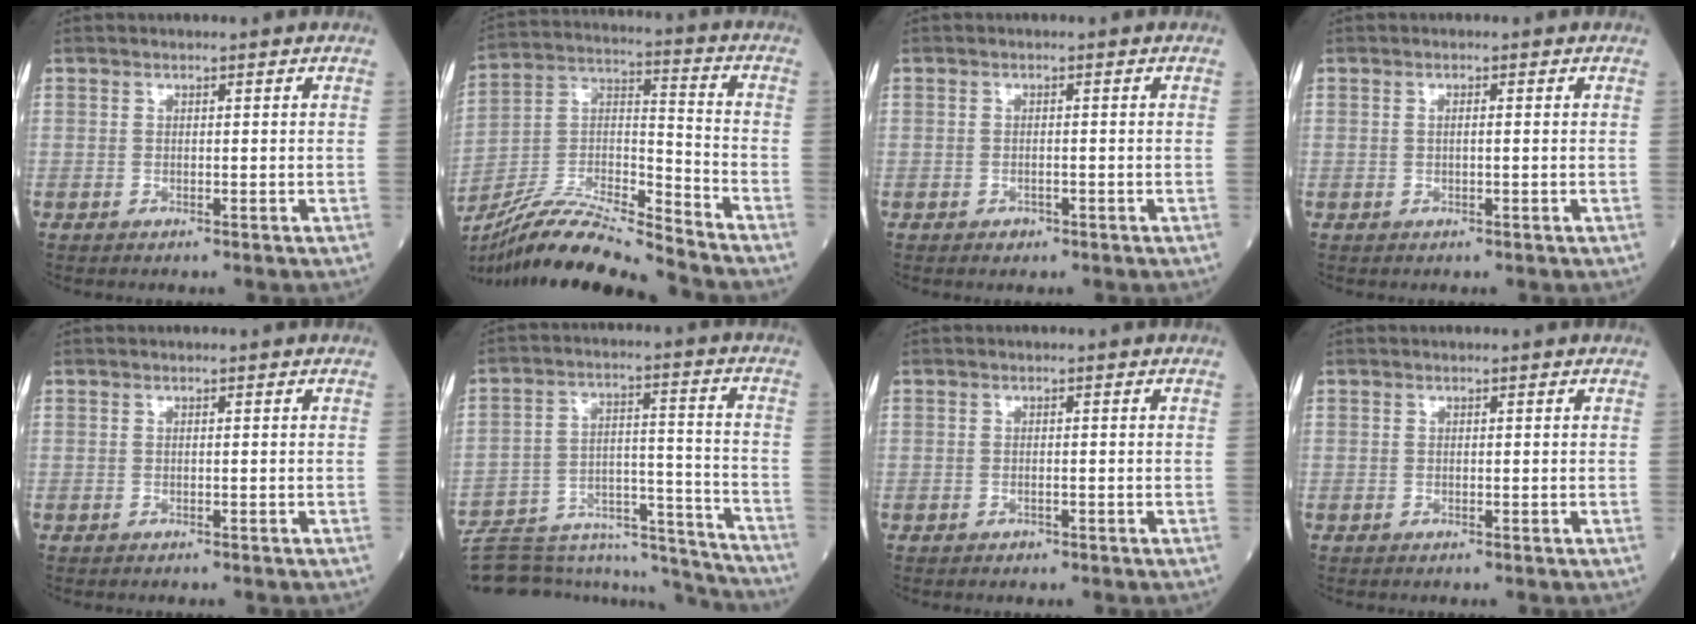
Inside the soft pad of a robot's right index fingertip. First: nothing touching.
{"total": 16.3, "force": [-15.2, -0.7, 5.8], "torque": [-0.106, 0.012, -0.283]}
{"total": 1.0, "force": [-0.6, 0.7, 0.4], "torque": [-0.008, 0.001, -0.007]}
{"total": 0.9, "force": [0.1, 0.1, 0.9], "torque": [-0.021, 0.001, 0.002]}
{"total": 0.0}
{"total": 23.3, "force": [-22.3, 3.4, 5.7], "torque": [-0.092, 0.023, -0.327]}
{"total": 0.6, "force": [-0.4, 0.3, 0.3], "torque": [-0.007, 0.000, -0.005]}
{"total": 0.0}